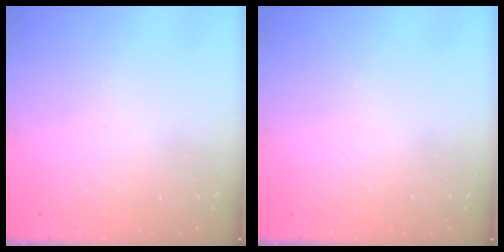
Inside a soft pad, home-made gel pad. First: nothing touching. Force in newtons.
{"total": 0.0}